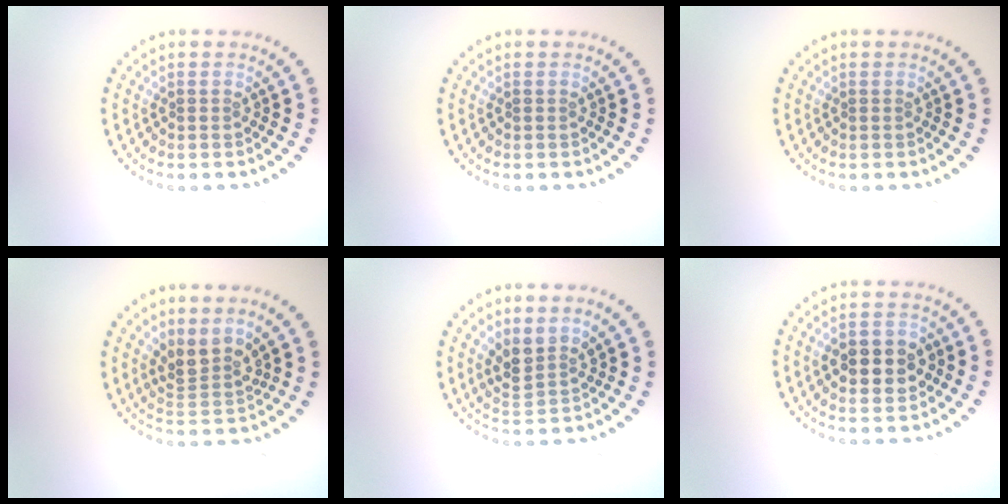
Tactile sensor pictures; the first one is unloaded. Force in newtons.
{"total": 0.0}
{"total": 0.0}
{"total": 2.8, "press": 2.0, "slide": 1.9}
{"total": 2.6, "press": 1.9, "slide": 1.7}
{"total": 4.4, "press": 4.4, "slide": 0.2}